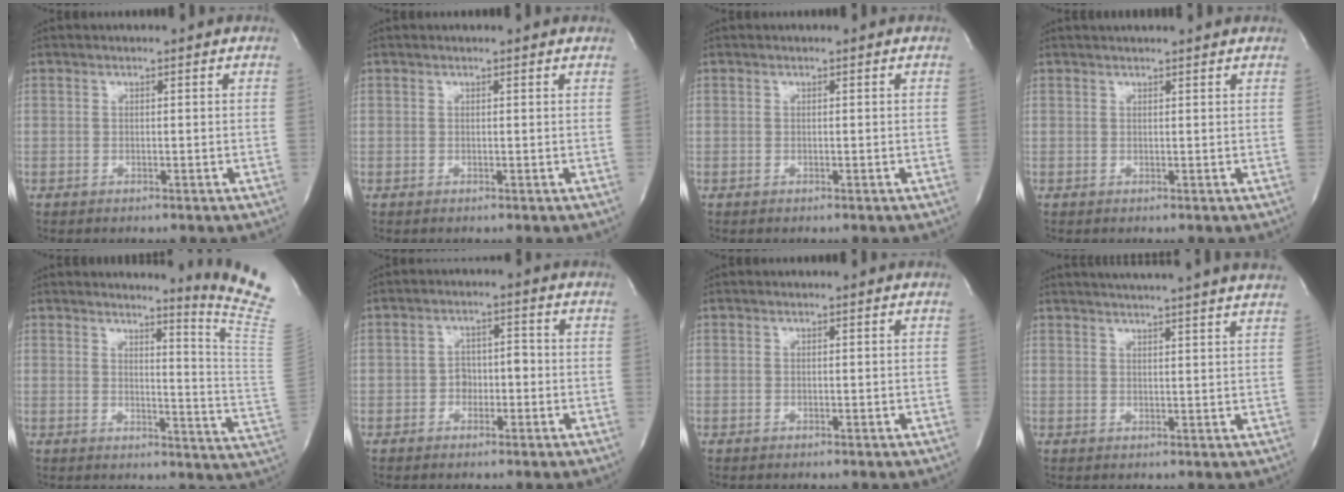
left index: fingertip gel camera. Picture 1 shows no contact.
{"total": 1.2, "force": [1.2, 0.0, 0.2], "torque": [-0.014, -0.001, 0.009]}
{"total": 0.0}
{"total": 4.8, "force": [4.5, 0.0, 1.7], "torque": [-0.023, 0.025, 0.051]}
{"total": 11.7, "force": [10.2, -4.4, 3.4], "torque": [-0.053, -0.144, 0.108]}
{"total": 3.1, "force": [-1.1, 2.2, 1.9], "torque": [-0.025, 0.014, -0.020]}
{"total": 0.0}
{"total": 15.4, "force": [13.9, -0.7, 6.7], "torque": [-0.116, 0.000, 0.171]}